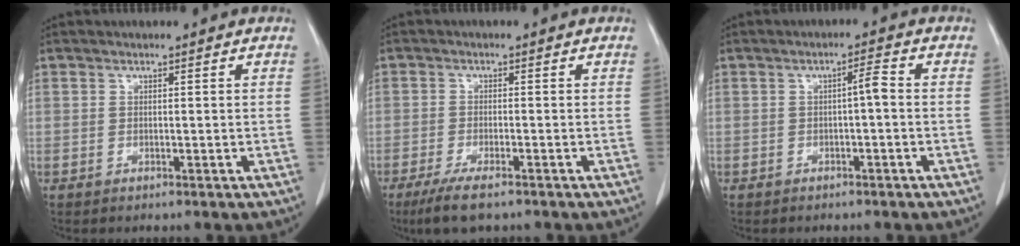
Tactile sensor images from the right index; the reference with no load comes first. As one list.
[{"total": 6.0, "force": [-4.3, 1.2, 4.0], "torque": [-0.073, -0.015, -0.070]}, {"total": 2.2, "force": [-0.3, 0.2, 2.2], "torque": [-0.032, 0.005, -0.005]}]